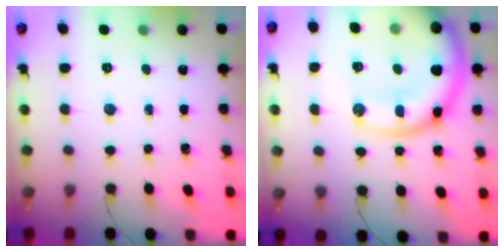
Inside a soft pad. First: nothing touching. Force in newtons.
{"total": 22.0, "press": 21.6, "slide": 4.0}